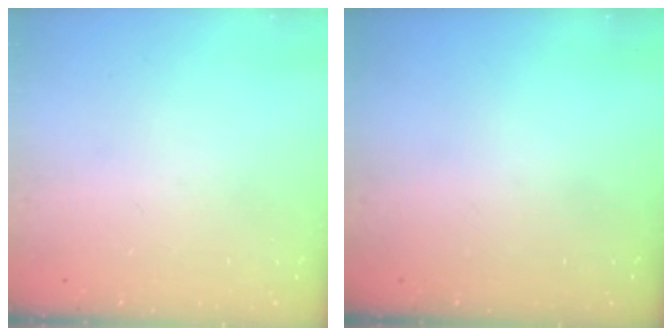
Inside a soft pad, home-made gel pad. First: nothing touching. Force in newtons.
{"total": 0.0}